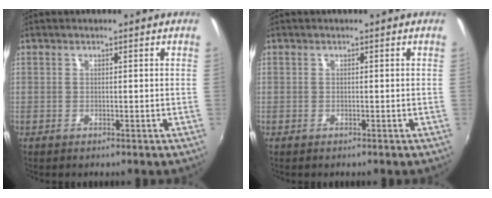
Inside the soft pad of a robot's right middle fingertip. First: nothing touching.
{"total": 0.0}